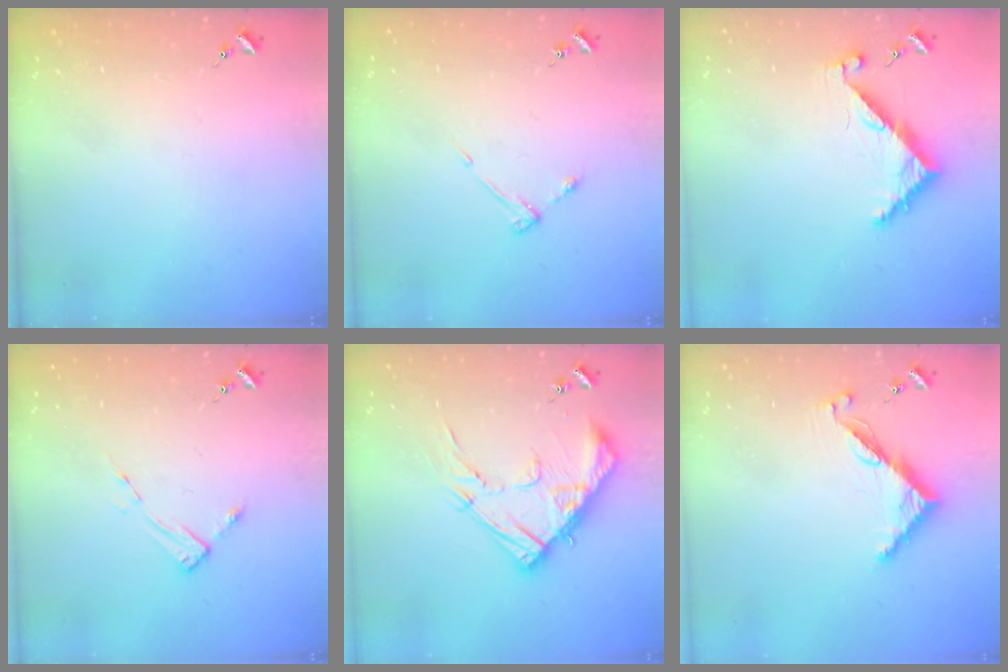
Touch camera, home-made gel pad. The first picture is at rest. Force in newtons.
{"total": 3.6, "press": 3.6, "slide": 0.5}
{"total": 6.3, "press": 6.3, "slide": 0.5}
{"total": 4.4, "press": 4.3, "slide": 0.5}
{"total": 15.9, "press": 15.9, "slide": 1.2}
{"total": 7.8, "press": 7.8, "slide": 0.6}